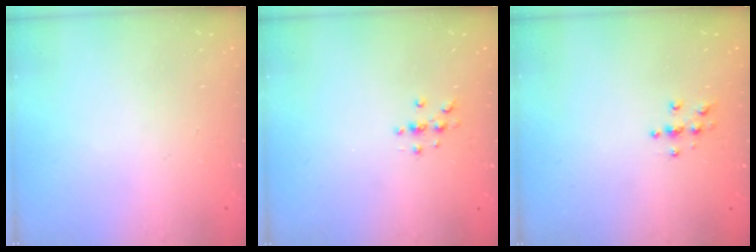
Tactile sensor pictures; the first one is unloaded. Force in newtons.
{"total": 3.0, "press": 3.0, "slide": 0.4}
{"total": 3.8, "press": 3.8, "slide": 0.5}